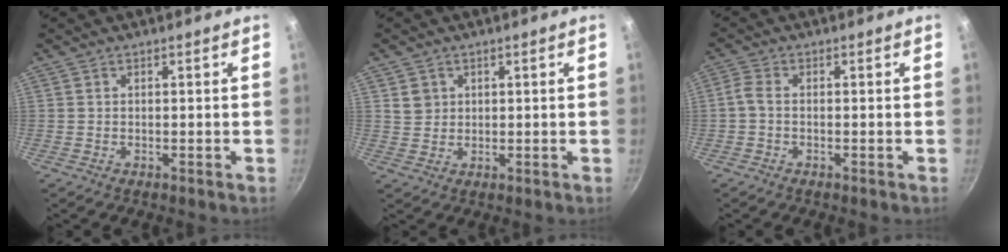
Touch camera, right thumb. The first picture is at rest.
{"total": 3.1, "force": [1.1, 2.7, 0.9], "torque": [0.000, 0.006, 0.022]}
{"total": 2.5, "force": [-0.7, 1.4, 1.9], "torque": [-0.051, 0.009, -0.024]}